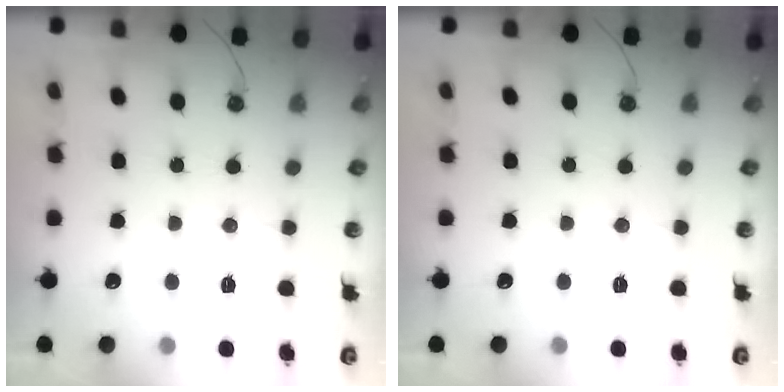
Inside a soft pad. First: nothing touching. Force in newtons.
{"total": 0.0}